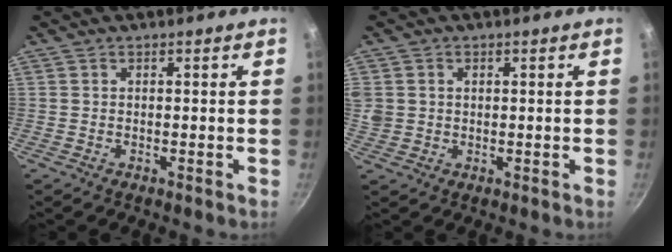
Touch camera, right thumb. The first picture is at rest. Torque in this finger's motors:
{"motor_torque": [-0.04, 0.36, 0.77, 0.10, 0.20]}